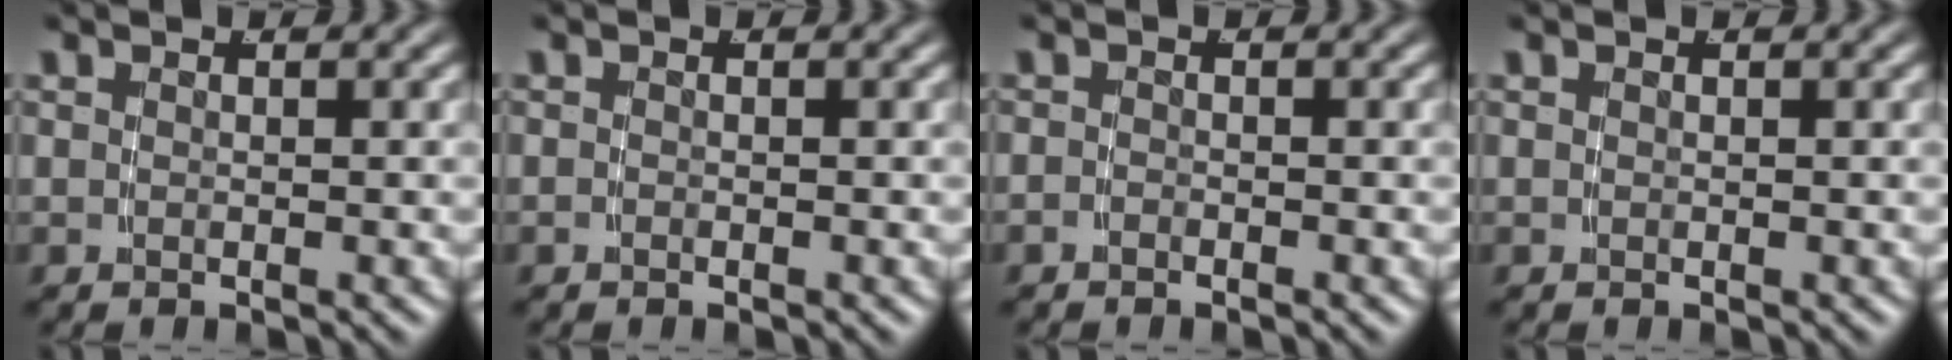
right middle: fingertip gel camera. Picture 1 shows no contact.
{"total": 0.5, "force": [-0.5, -0.2, 0.0], "torque": [-0.001, -0.005, -0.006]}
{"total": 0.9, "force": [-0.9, 0.0, 0.0], "torque": [-0.002, -0.006, -0.016]}
{"total": 0.0}